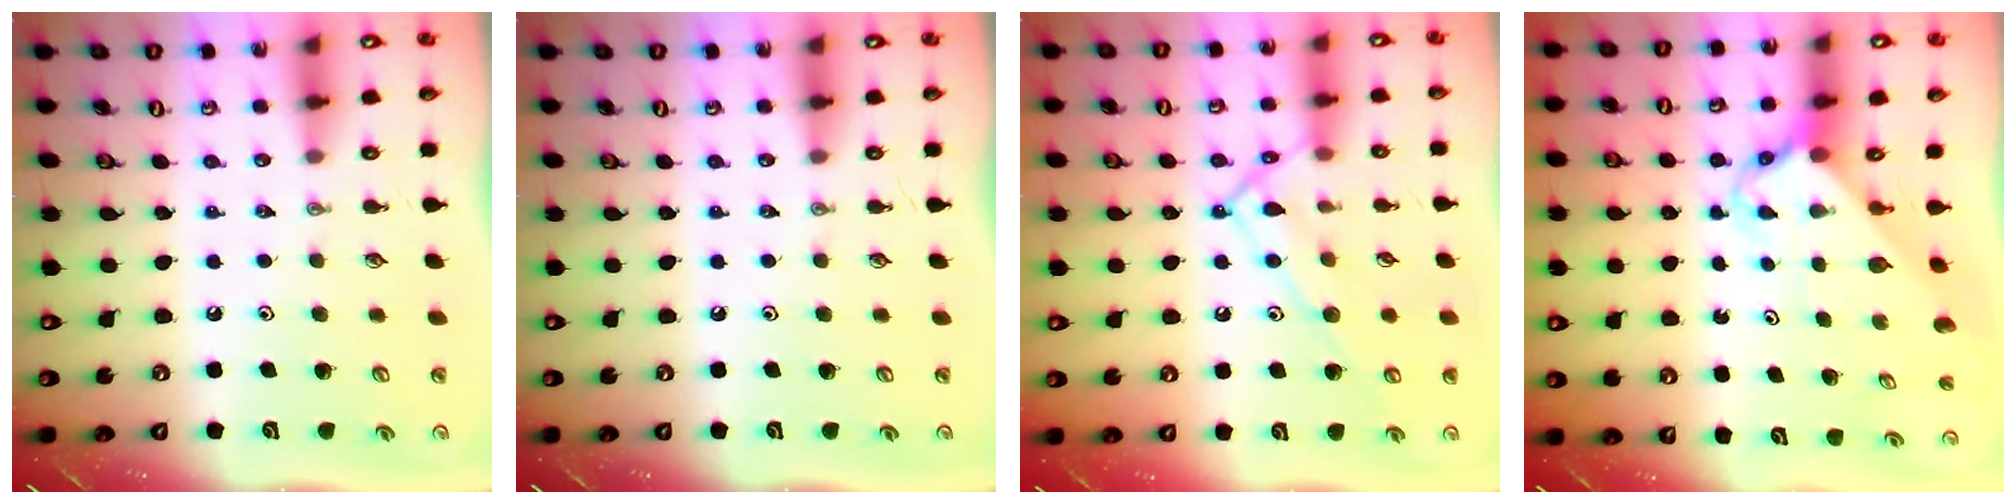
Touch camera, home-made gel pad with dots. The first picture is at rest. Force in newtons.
{"total": 0.0}
{"total": 12.5, "press": 12.5, "slide": 0.9}
{"total": 2.5, "press": 2.5, "slide": 0.2}